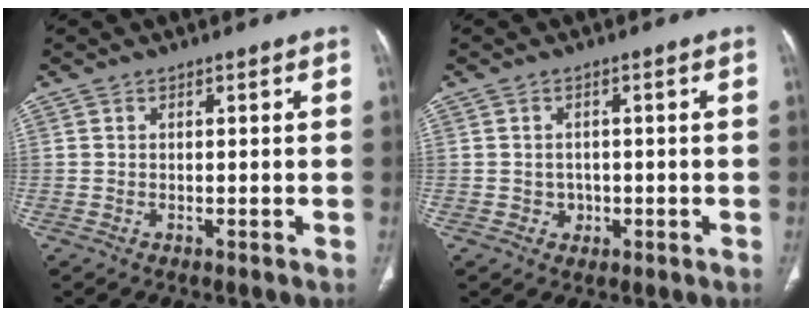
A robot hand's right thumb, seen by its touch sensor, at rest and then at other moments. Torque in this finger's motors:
{"motor_torque": [-0.26, 0.04, 0.15, 0.31, 0.10]}